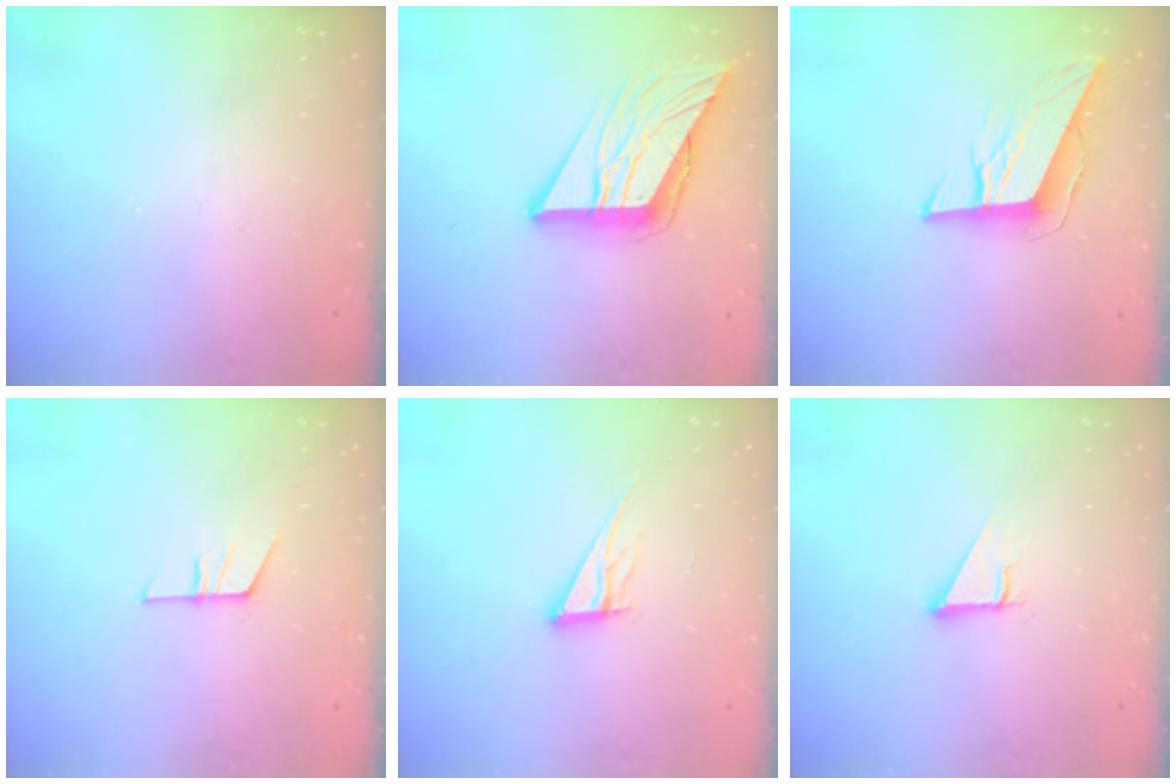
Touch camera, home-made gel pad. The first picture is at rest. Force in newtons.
{"total": 13.7, "press": 13.6, "slide": 1.6}
{"total": 9.3, "press": 9.3, "slide": 0.6}
{"total": 5.1, "press": 5.1, "slide": 0.4}
{"total": 7.1, "press": 7.1, "slide": 0.2}
{"total": 2.7, "press": 2.7, "slide": 0.3}